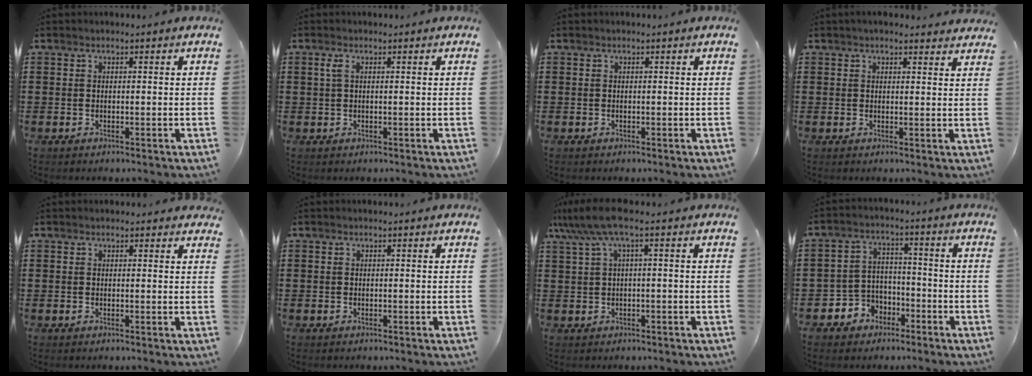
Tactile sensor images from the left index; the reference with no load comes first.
{"total": 1.6, "force": [0.3, 0.4, 1.5], "torque": [-0.030, 0.003, 0.004]}
{"total": 0.0}
{"total": 1.9, "force": [1.8, 0.2, 0.6], "torque": [-0.016, 0.002, 0.034]}
{"total": 0.9, "force": [0.7, 0.3, 0.3], "torque": [-0.008, 0.003, 0.014]}
{"total": 0.0}
{"total": 5.6, "force": [1.5, 0.5, 5.3], "torque": [-0.125, -0.010, 0.019]}
{"total": 4.8, "force": [-3.1, 3.7, 0.6], "torque": [-0.030, 0.009, -0.064]}